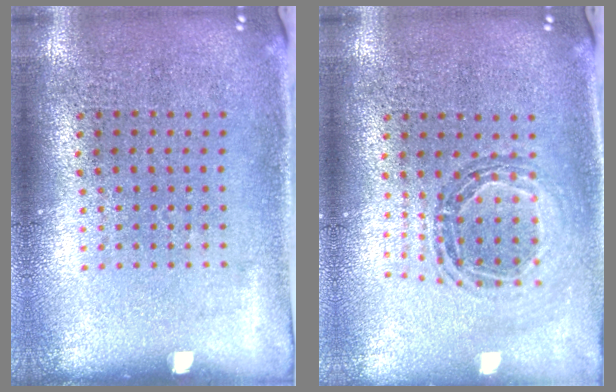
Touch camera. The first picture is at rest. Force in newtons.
{"total": 0.8, "press": 0.8, "slide": 0.1}